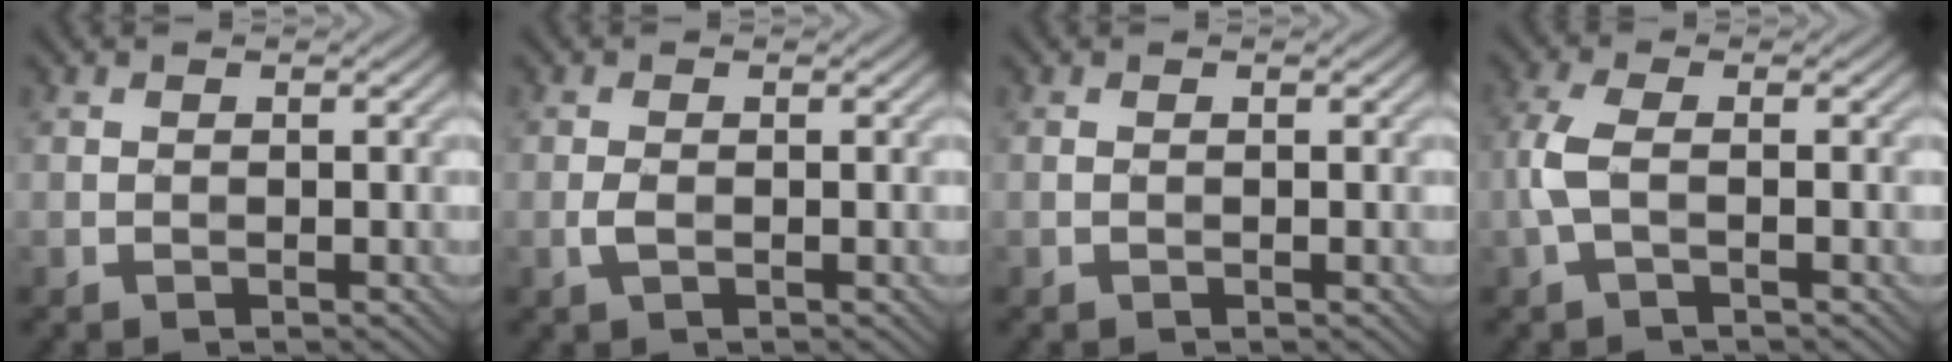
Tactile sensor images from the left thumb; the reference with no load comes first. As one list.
[{"total": 1.3, "force": [-0.4, 0.5, 1.2], "torque": [-0.030, 0.000, -0.010]}, {"total": 0.0}, {"total": 3.5, "force": [-0.6, 1.0, 3.3], "torque": [-0.085, 0.005, -0.020]}]